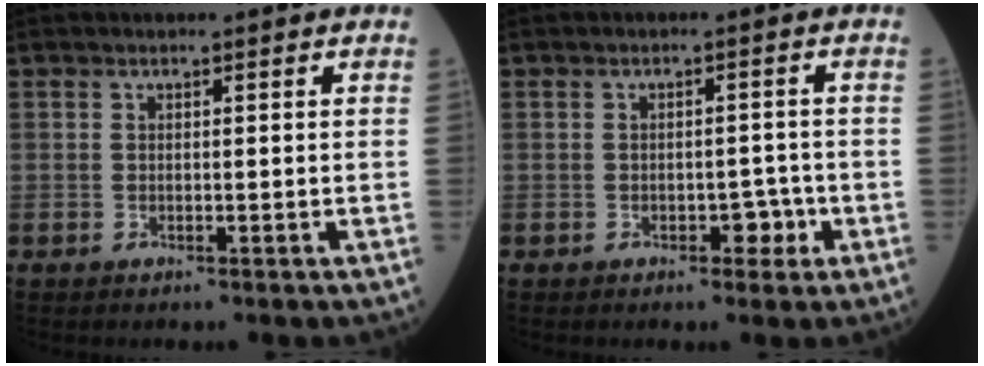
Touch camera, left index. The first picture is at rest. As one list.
[{"total": 2.6, "force": [-1.2, 1.6, 1.7], "torque": [-0.015, 0.007, -0.014]}]